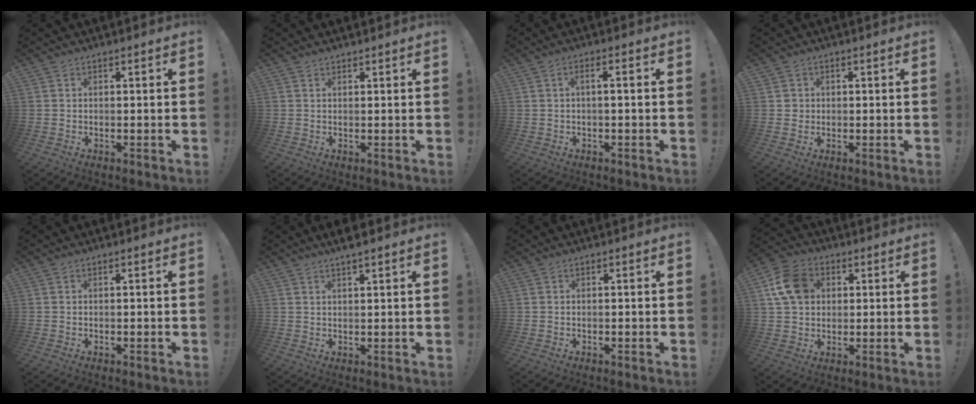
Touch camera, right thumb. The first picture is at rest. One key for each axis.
{"total": 0.9, "fx": 0.9, "fy": 0.2, "fz": -0.2, "tx": 0.012, "ty": -0.007, "tz": 0.016}
{"total": 2.8, "fx": -0.6, "fy": 0.2, "fz": 2.7, "tx": -0.048, "ty": 0.003, "tz": -0.013}
{"total": 2.1, "fx": 0.4, "fy": 2.0, "fz": 0.3, "tx": 0.007, "ty": -0.002, "tz": 0.004}
{"total": 0.0}
{"total": 3.4, "fx": 2.6, "fy": -0.1, "fz": 2.2, "tx": -0.029, "ty": -0.016, "tz": 0.041}
{"total": 0.0}
{"total": 12.4, "fx": 3.6, "fy": 9.8, "fz": 6.6, "tx": -0.104, "ty": 0.000, "tz": 0.075}